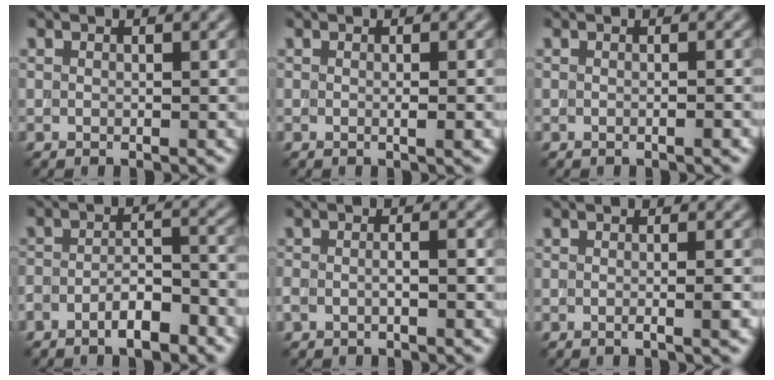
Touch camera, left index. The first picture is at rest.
{"total": 1.5, "force": [-0.1, 0.4, 1.4], "torque": [-0.015, -0.001, -0.005]}
{"total": 1.2, "force": [-0.1, 0.5, 1.1], "torque": [-0.003, -0.001, -0.007]}
{"total": 4.4, "force": [-2.9, 1.3, 3.0], "torque": [-0.051, 0.006, -0.050]}
{"total": 1.4, "force": [-0.6, 0.4, 1.2], "torque": [-0.019, 0.002, -0.013]}
{"total": 2.4, "force": [-0.3, 0.8, 2.2], "torque": [-0.018, -0.002, -0.013]}